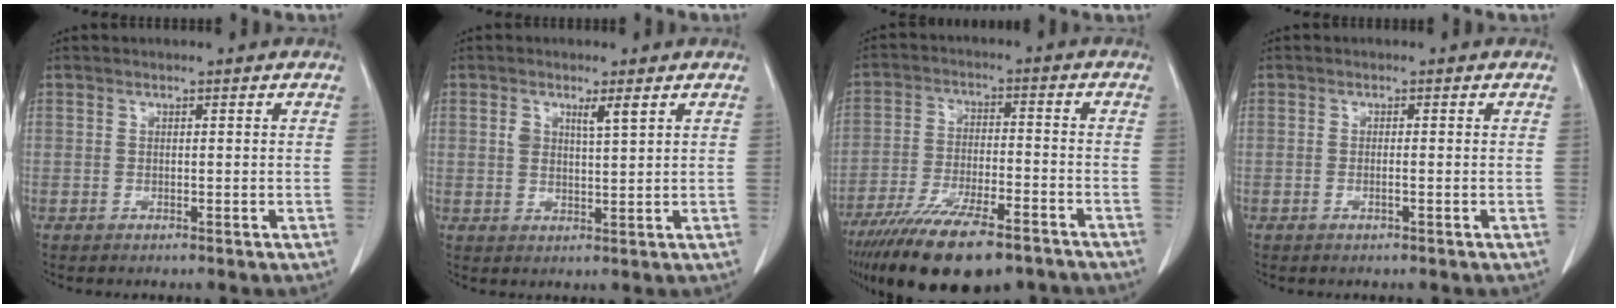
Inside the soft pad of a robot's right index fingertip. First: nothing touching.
{"total": 3.5, "force": [1.7, 0.7, 2.9], "torque": [-0.055, 0.003, 0.031]}
{"total": 18.0, "force": [-13.6, 4.4, 11.0], "torque": [-0.183, -0.021, -0.220]}
{"total": 0.9, "force": [-0.3, 0.0, 0.8], "torque": [-0.019, -0.001, -0.003]}